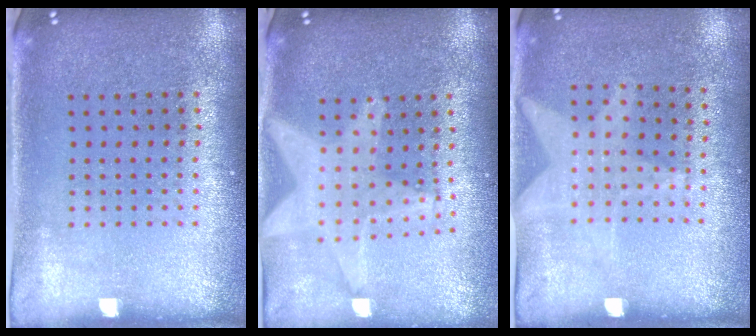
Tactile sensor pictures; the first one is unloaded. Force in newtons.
{"total": 2.2, "press": 1.8, "slide": 1.2}
{"total": 1.2, "press": 0.9, "slide": 0.8}